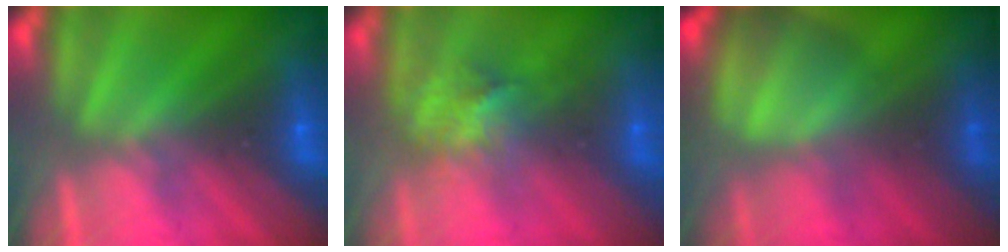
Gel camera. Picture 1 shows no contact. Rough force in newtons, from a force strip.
{"total": 2.7}
{"total": 7.4}